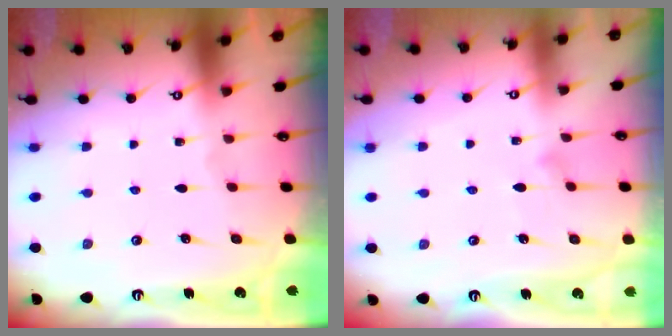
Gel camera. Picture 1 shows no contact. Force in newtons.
{"total": 6.9, "press": 6.9, "slide": 0.4}